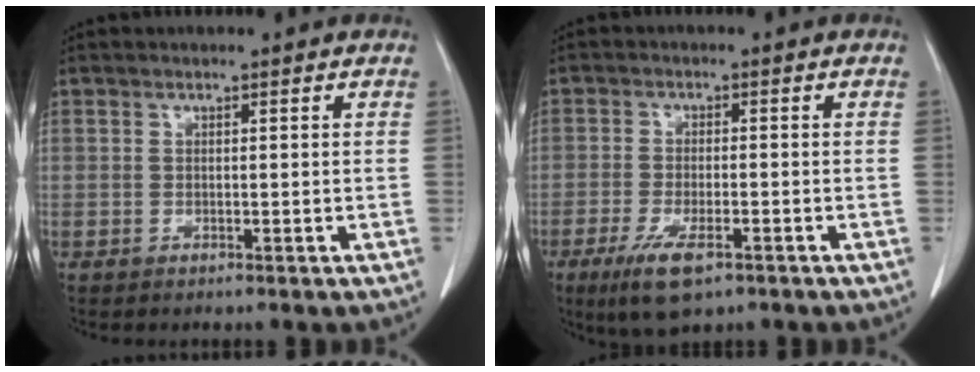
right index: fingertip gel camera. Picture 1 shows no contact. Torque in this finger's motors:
{"motor_torque": [0.82, -0.42, 0.17, 0.08]}